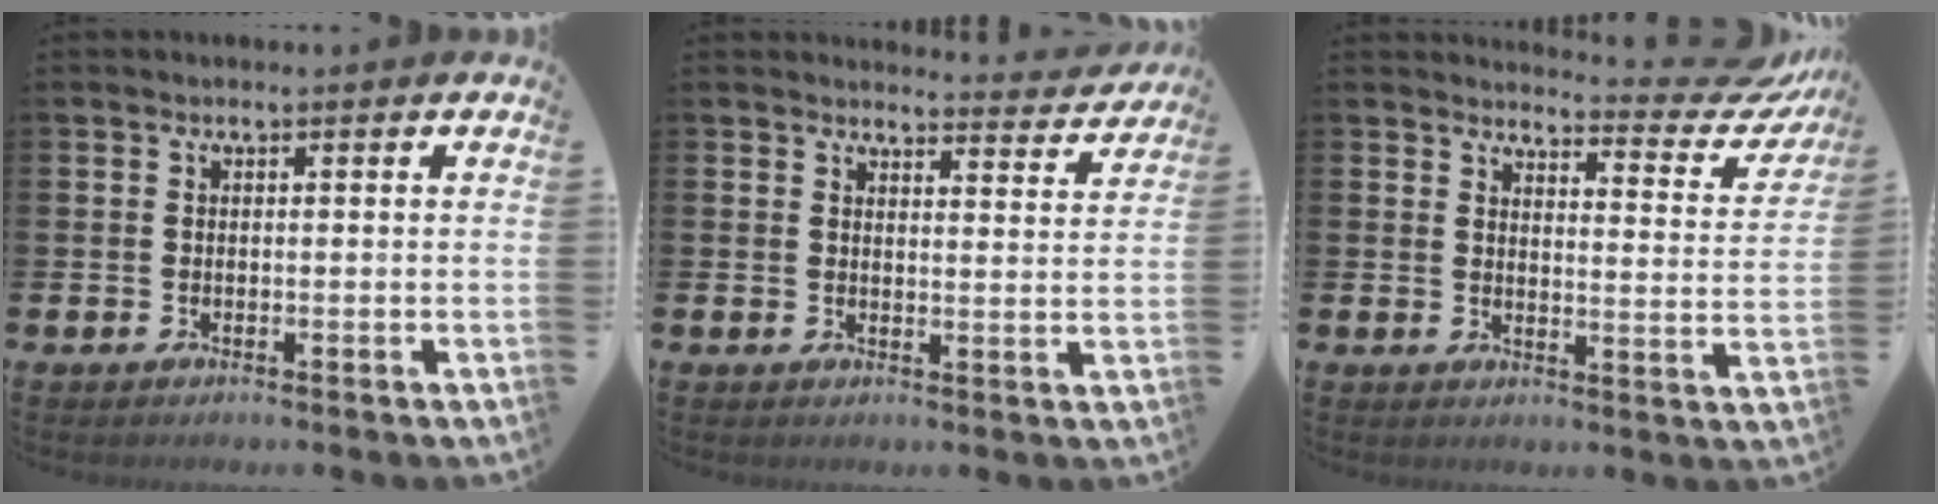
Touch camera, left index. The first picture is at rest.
{"total": 3.7, "force": [3.7, 0.1, 0.2], "torque": [0.010, -0.034, 0.060]}
{"total": 4.4, "force": [4.2, 0.9, 1.2], "torque": [-0.011, -0.043, 0.060]}